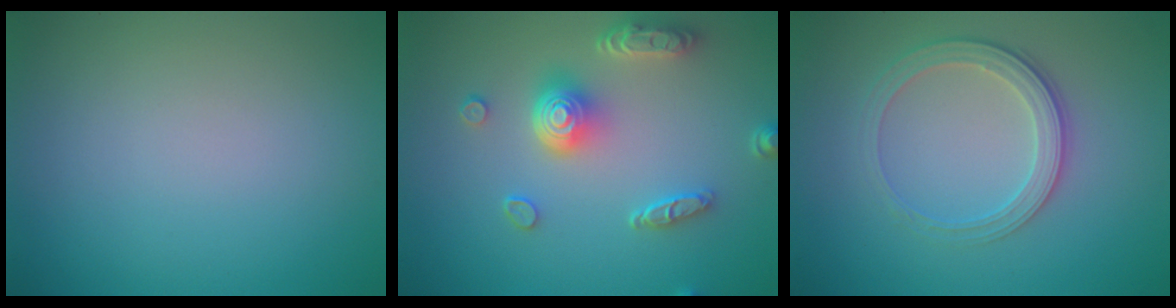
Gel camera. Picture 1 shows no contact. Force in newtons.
{"total": 5.1, "press": 4.0, "slide": 3.1}
{"total": 2.8, "press": 2.7, "slide": 0.9}